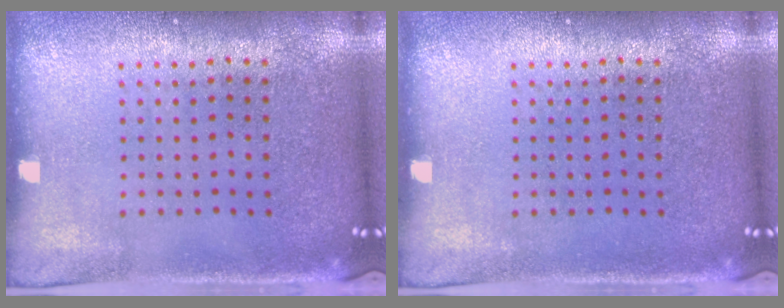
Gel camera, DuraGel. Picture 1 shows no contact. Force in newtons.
{"total": 0.0}